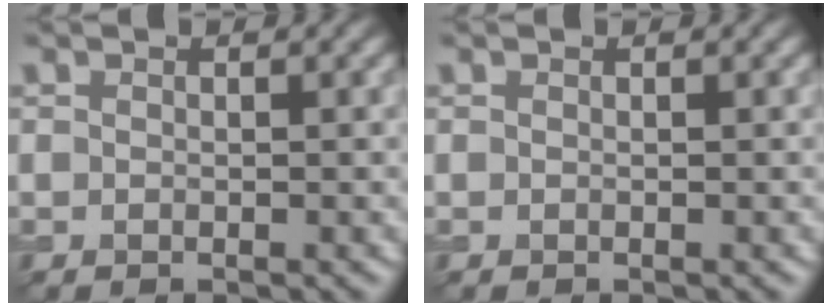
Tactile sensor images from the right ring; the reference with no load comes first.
{"total": 0.0}